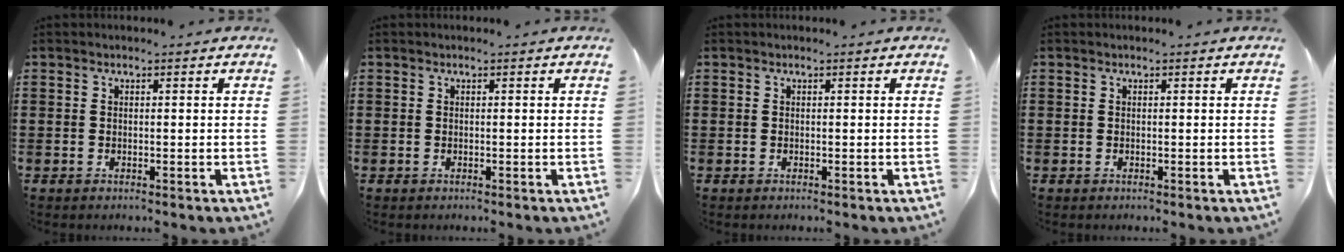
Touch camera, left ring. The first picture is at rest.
{"total": 0.0}
{"total": 0.0}
{"total": 0.0}